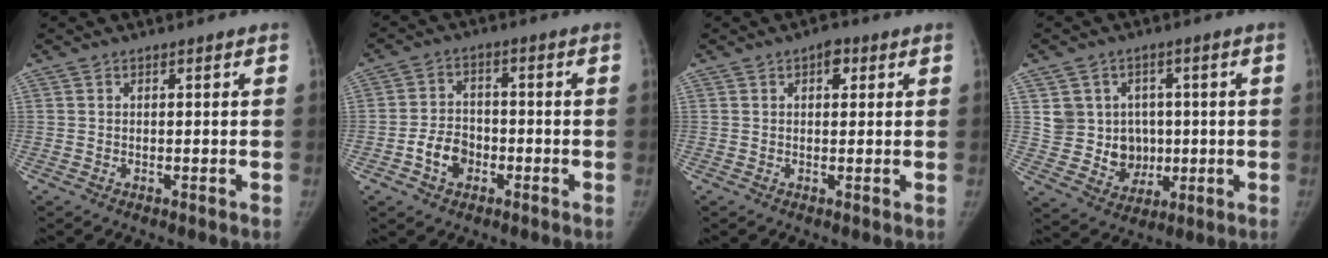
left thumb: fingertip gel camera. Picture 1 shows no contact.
{"total": 6.3, "force": [-2.5, 4.6, 3.5], "torque": [-0.045, 0.025, -0.046]}
{"total": 2.8, "force": [1.2, 1.5, 2.1], "torque": [-0.020, 0.000, 0.012]}
{"total": 9.4, "force": [1.2, 8.9, 2.6], "torque": [0.003, 0.004, 0.034]}